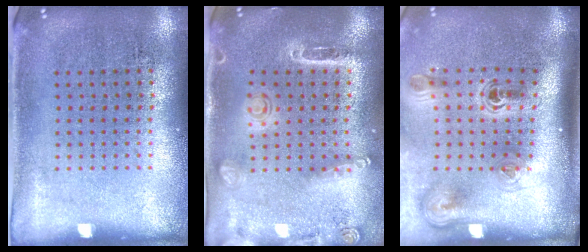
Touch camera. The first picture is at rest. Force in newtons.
{"total": 1.6, "press": 1.5, "slide": 0.6}
{"total": 2.3, "press": 1.5, "slide": 1.8}